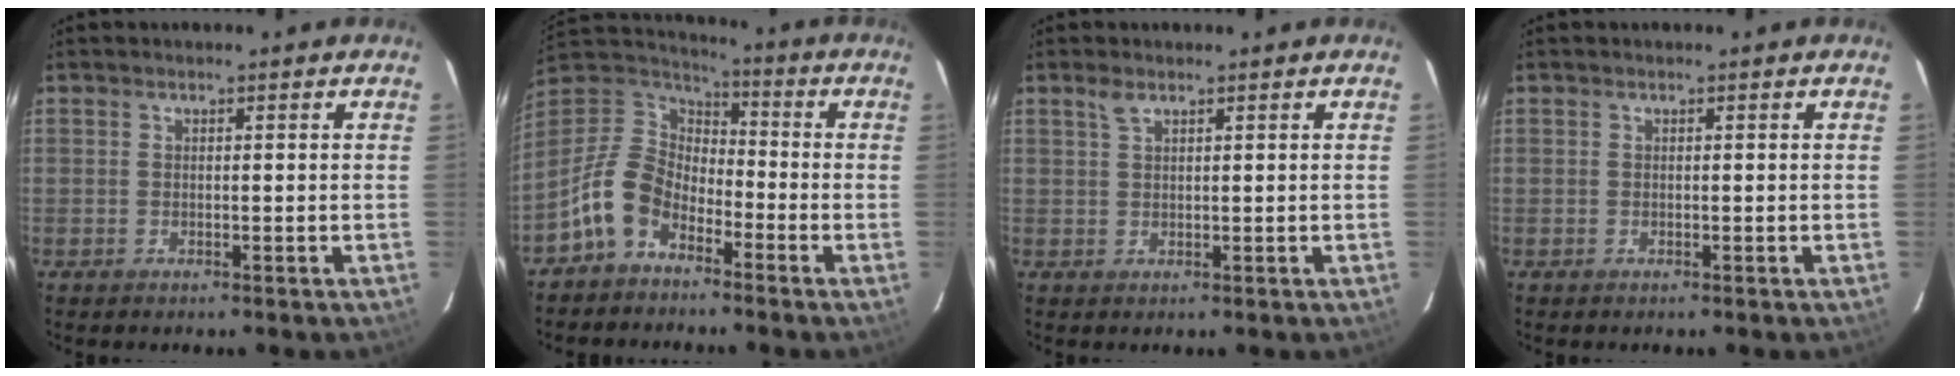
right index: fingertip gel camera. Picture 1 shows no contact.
{"total": 11.4, "force": [-6.6, 7.3, 5.8], "torque": [-0.125, 0.024, -0.134]}
{"total": 1.6, "force": [1.1, 0.6, 1.0], "torque": [-0.019, 0.005, 0.022]}
{"total": 0.0}